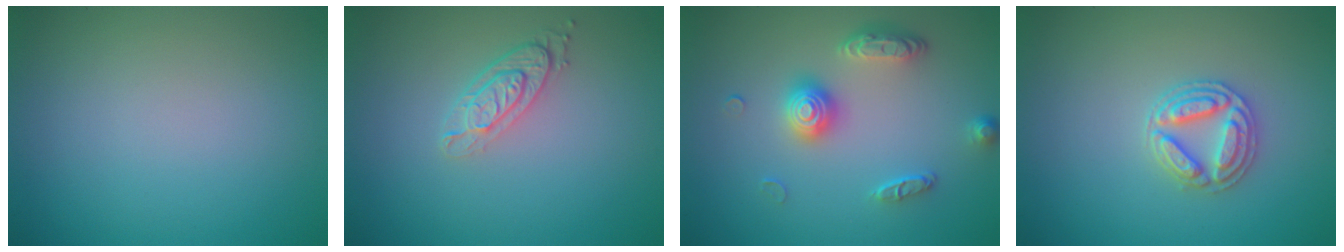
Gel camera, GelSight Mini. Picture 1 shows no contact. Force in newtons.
{"total": 2.8, "press": 2.2, "slide": 1.7}
{"total": 3.5, "press": 3.0, "slide": 1.8}
{"total": 3.1, "press": 3.0, "slide": 0.7}